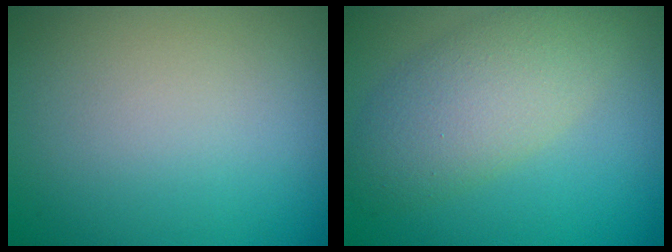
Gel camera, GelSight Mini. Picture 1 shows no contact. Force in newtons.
{"total": 5.4, "press": 5.4, "slide": 0.1}